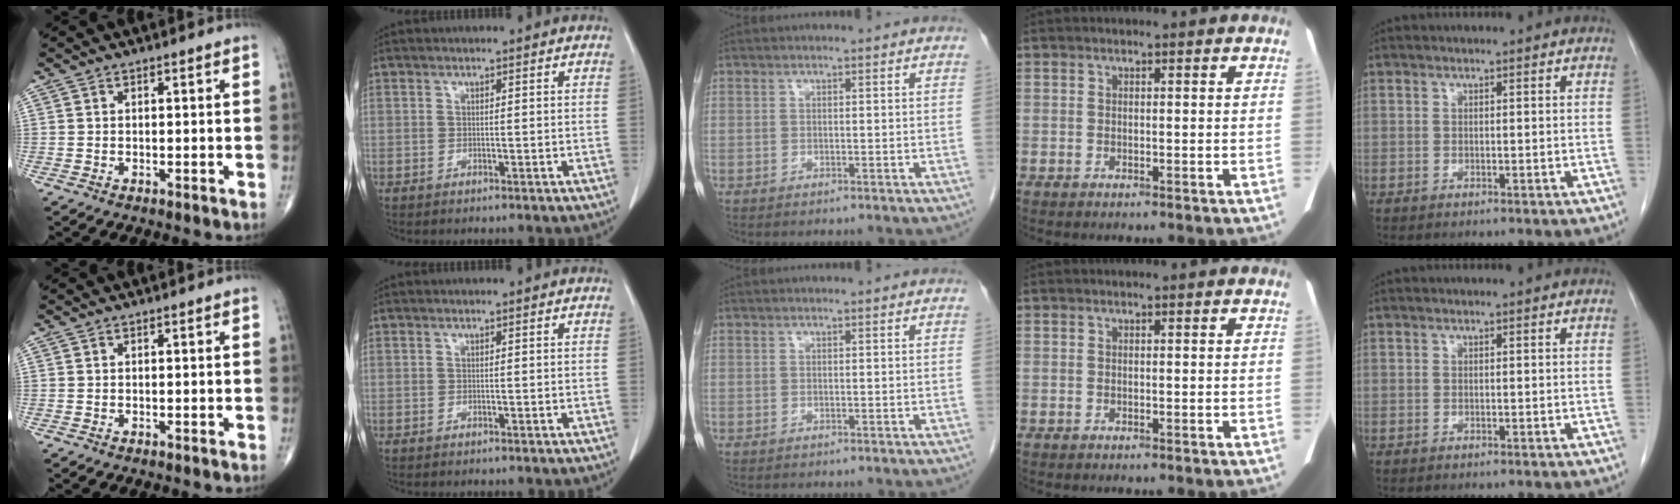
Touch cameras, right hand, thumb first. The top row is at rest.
{}